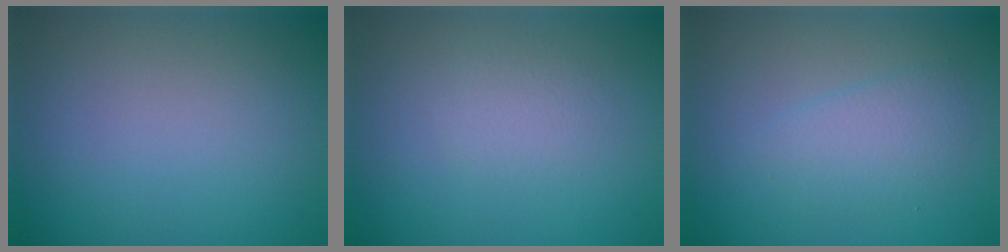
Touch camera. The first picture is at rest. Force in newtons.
{"total": 1.6, "press": 1.6, "slide": 0.1}
{"total": 2.6, "press": 2.6, "slide": 0.0}